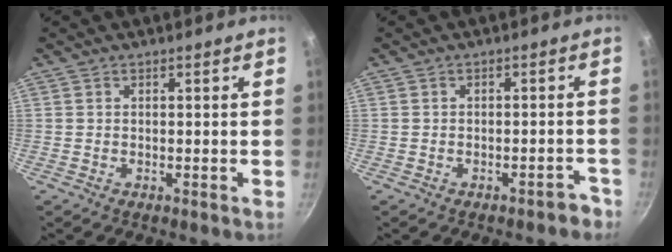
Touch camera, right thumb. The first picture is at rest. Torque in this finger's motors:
{"motor_torque": [-0.09, 0.27, -0.22, 0.20, 0.09]}